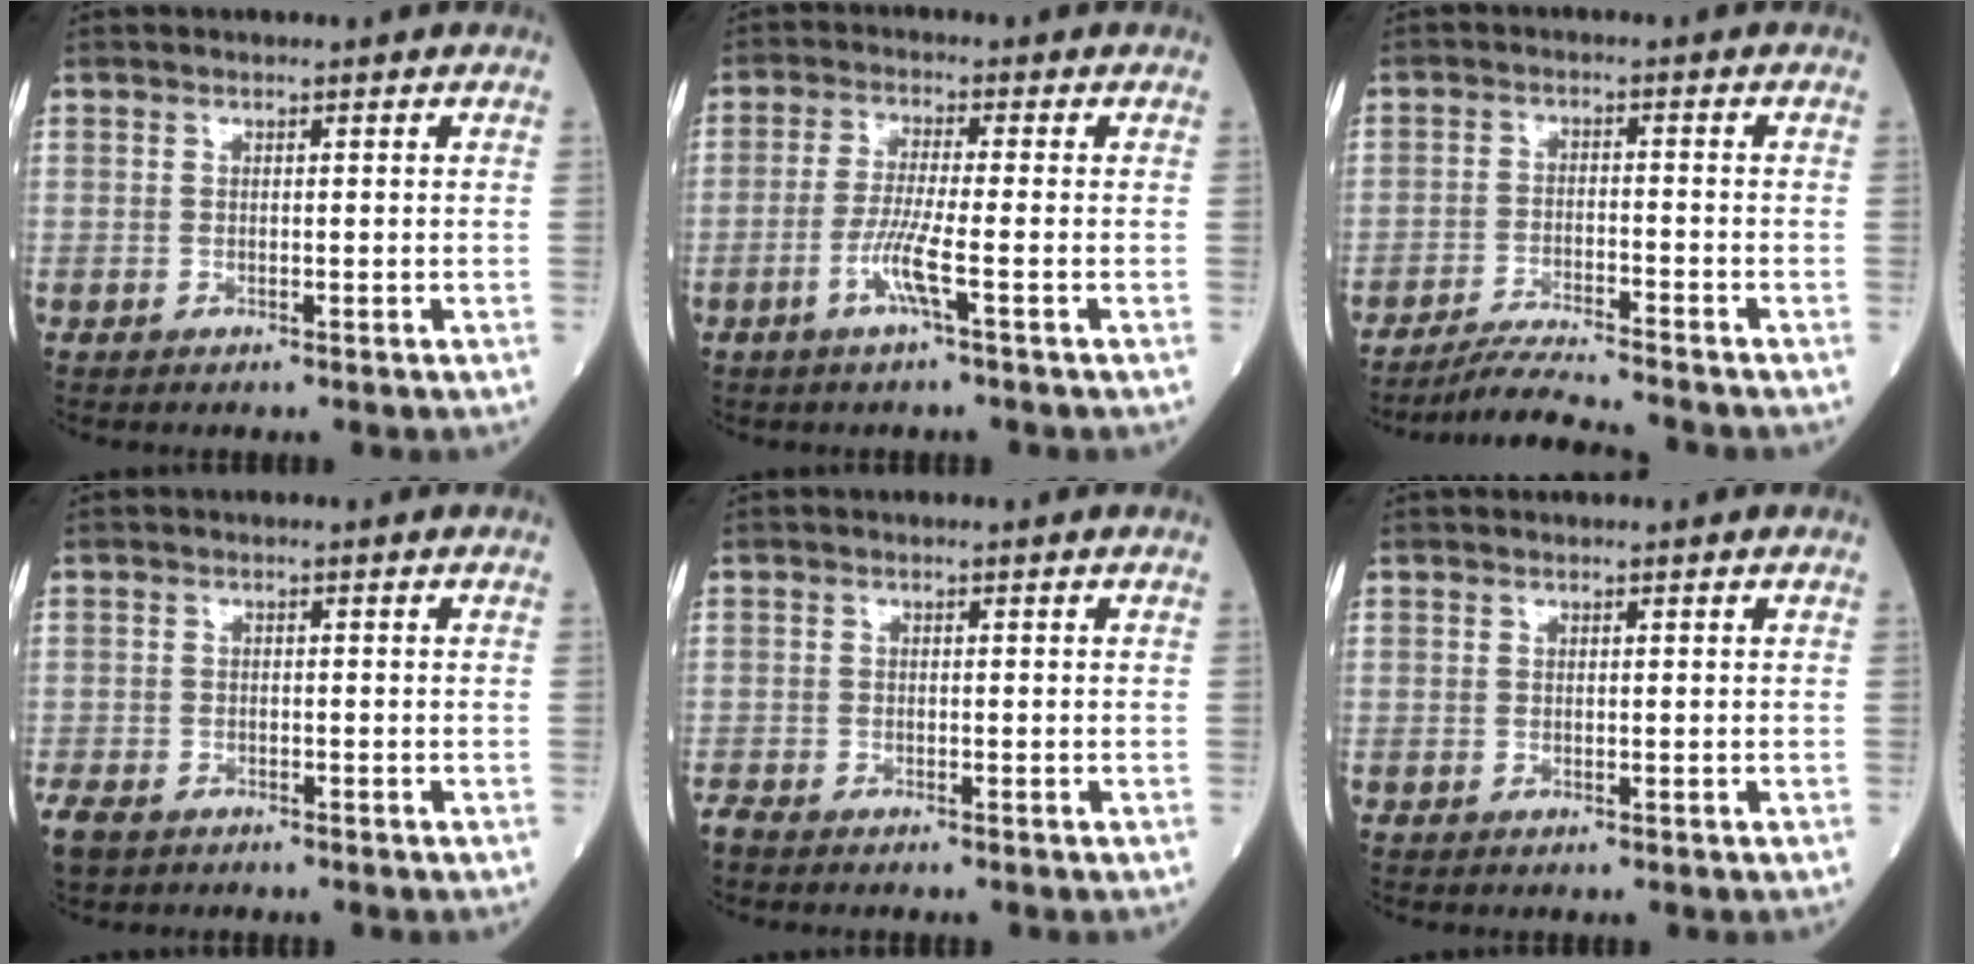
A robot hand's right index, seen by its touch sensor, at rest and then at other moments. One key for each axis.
{"total": 5.2, "fx": -2.1, "fy": -1.0, "fz": 4.6, "tx": -0.097, "ty": -0.010, "tz": -0.046}
{"total": 7.7, "fx": -7.2, "fy": -0.9, "fz": 2.6, "tx": -0.042, "ty": -0.020, "tz": -0.126}
{"total": 4.9, "fx": -3.8, "fy": 2.3, "fz": 1.9, "tx": -0.043, "ty": -0.008, "tz": -0.063}
{"total": 2.3, "fx": -2.2, "fy": 0.3, "fz": 0.8, "tx": -0.022, "ty": -0.007, "tz": -0.037}
{"total": 0.0}